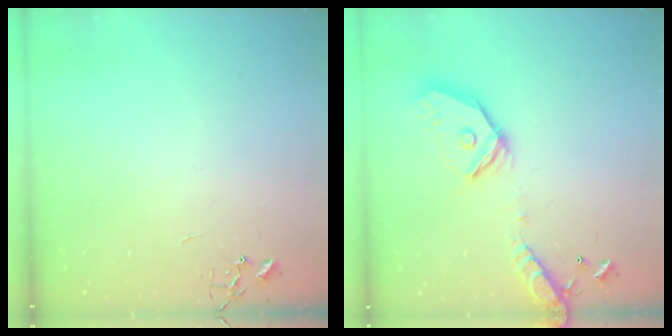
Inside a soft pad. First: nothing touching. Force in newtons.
{"total": 18.4, "press": 18.2, "slide": 3.1}